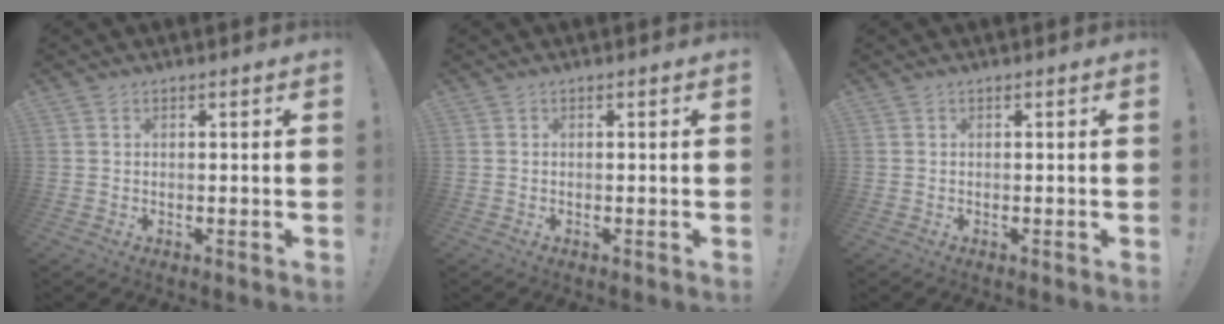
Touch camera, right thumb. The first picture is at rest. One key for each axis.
{"total": 0.0}
{"total": 0.0}